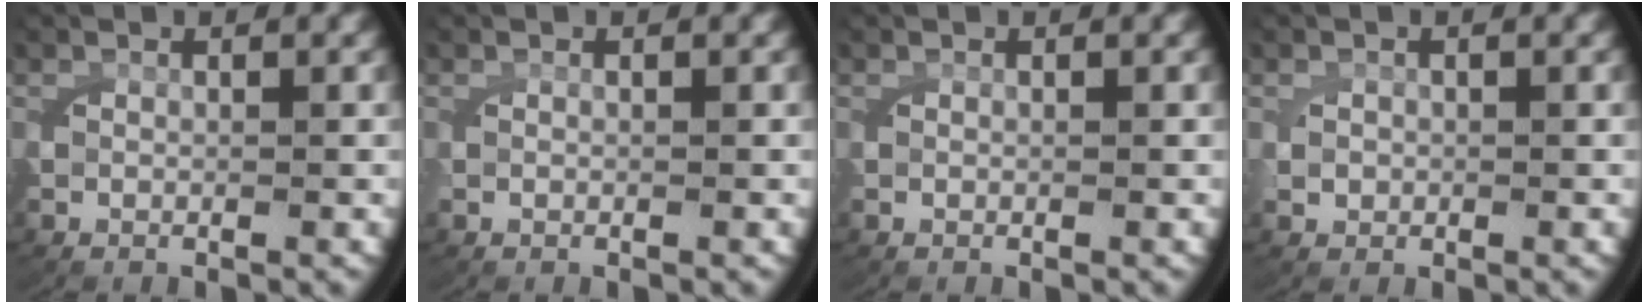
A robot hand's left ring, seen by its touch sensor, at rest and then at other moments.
{"total": 0.0}
{"total": 0.0}
{"total": 0.7, "force": [0.1, 0.6, 0.3], "torque": [-0.015, -0.004, 0.007]}